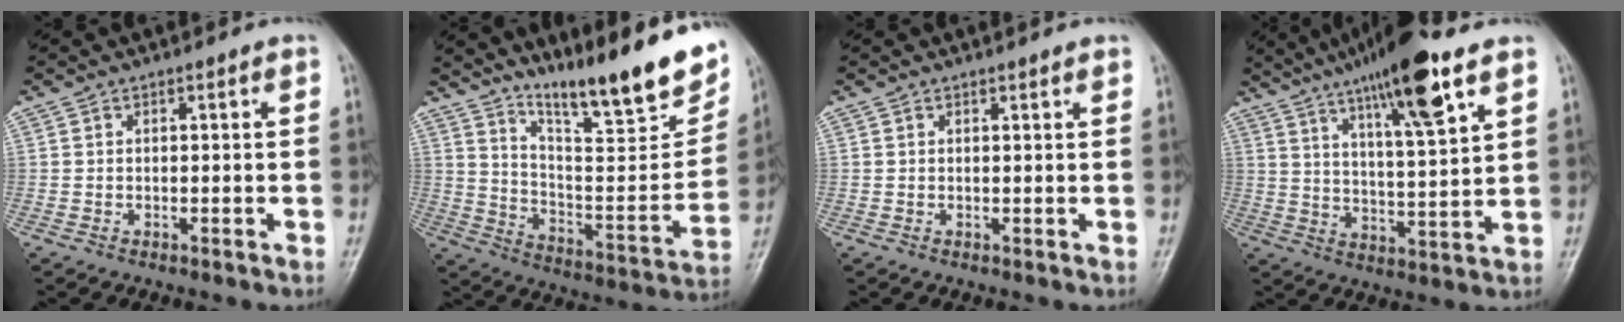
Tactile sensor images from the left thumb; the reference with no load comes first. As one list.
[{"total": 21.7, "force": [15.9, 3.6, 14.4], "torque": [-0.187, -0.089, 0.260]}, {"total": 1.0, "force": [0.9, 0.1, 0.4], "torque": [-0.002, 0.000, 0.014]}, {"total": 16.8, "force": [10.2, 2.8, 13.1], "torque": [-0.205, -0.041, 0.170]}]